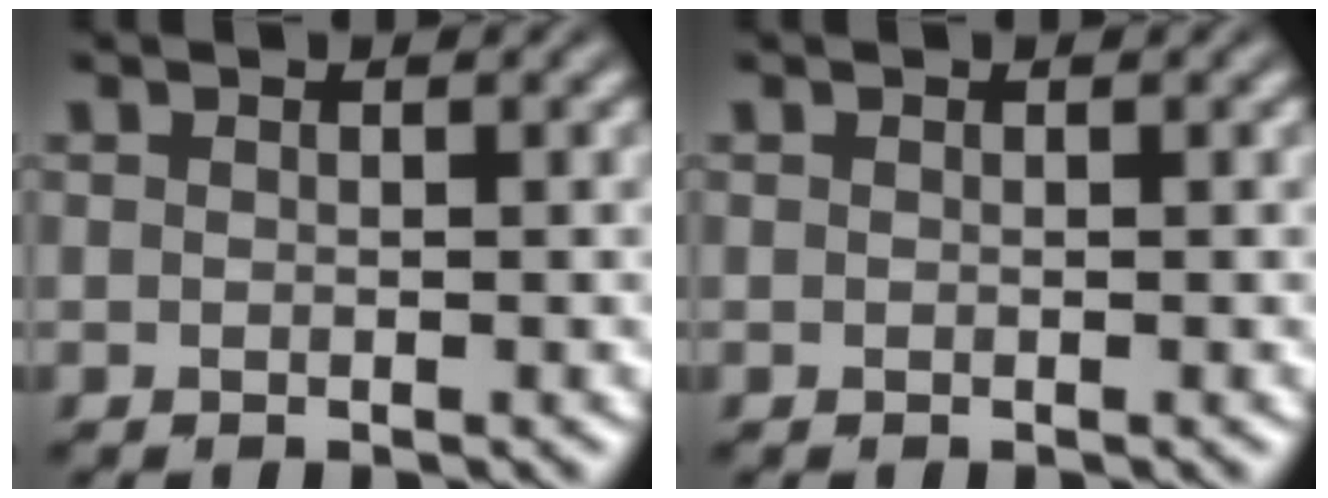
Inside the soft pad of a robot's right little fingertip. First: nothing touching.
{"total": 0.0}